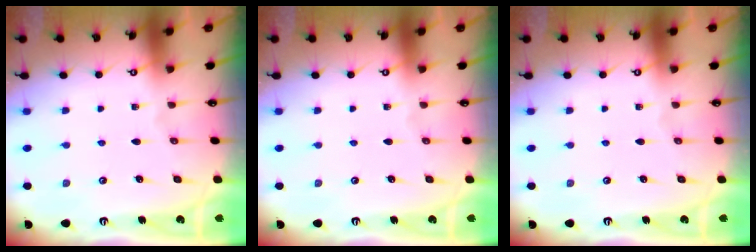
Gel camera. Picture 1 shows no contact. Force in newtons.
{"total": 0.0}
{"total": 0.0}